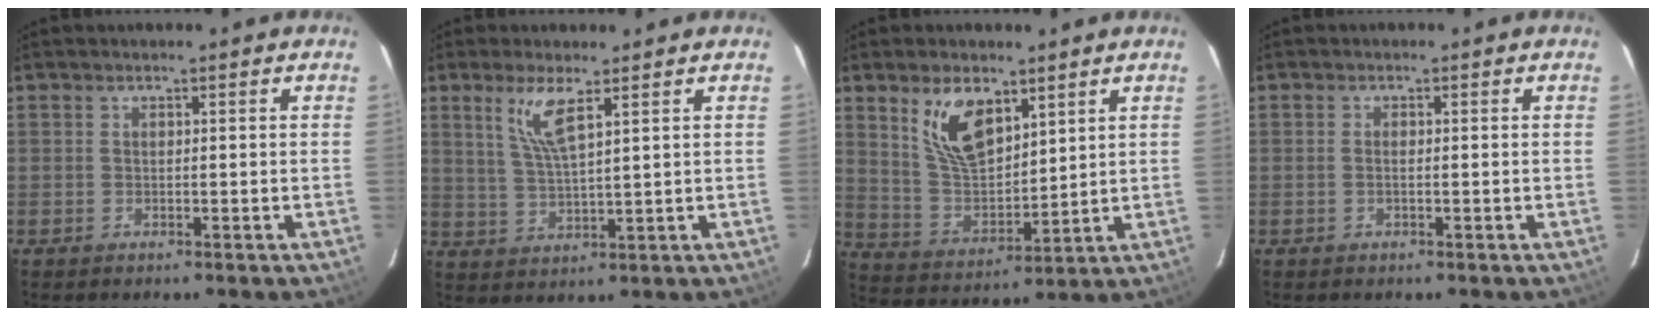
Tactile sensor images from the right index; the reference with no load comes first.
{"total": 6.0, "force": [3.2, 0.7, 5.0], "torque": [-0.105, -0.007, 0.068]}
{"total": 11.2, "force": [6.2, 5.5, 7.6], "torque": [-0.145, 0.006, 0.132]}
{"total": 0.9, "force": [-0.1, 0.3, 0.8], "torque": [-0.018, 0.001, -0.004]}